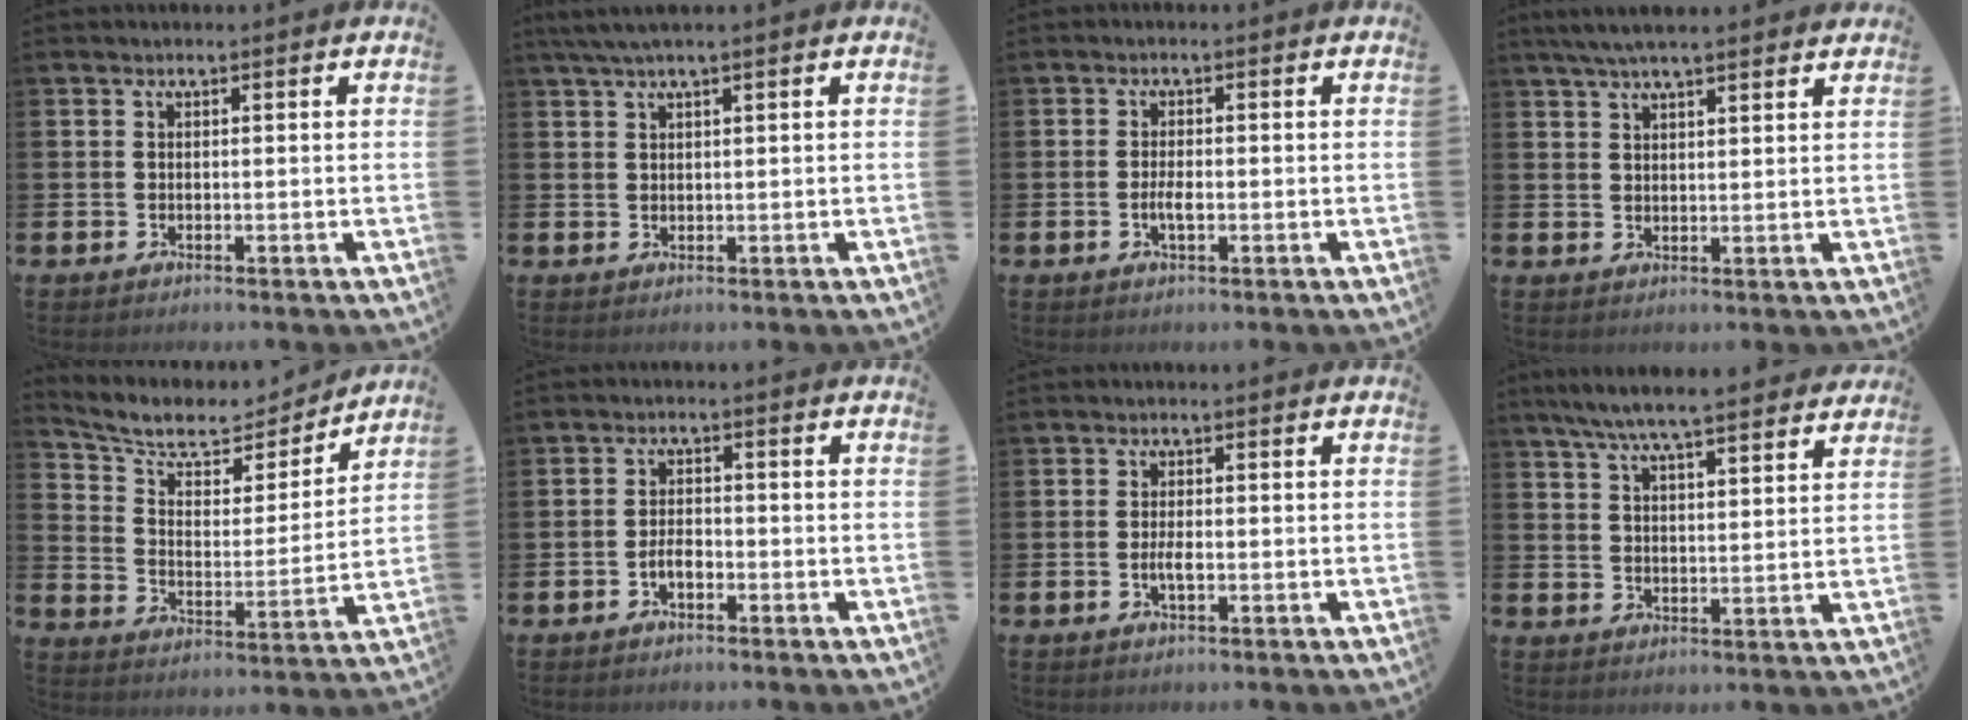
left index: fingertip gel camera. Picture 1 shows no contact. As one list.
[{"total": 2.3, "force": [1.7, -0.1, 1.6], "torque": [-0.036, 0.003, 0.031]}, {"total": 2.0, "force": [-0.6, 0.7, 1.8], "torque": [-0.028, -0.001, -0.012]}, {"total": 4.8, "force": [4.2, 0.6, 2.1], "torque": [-0.045, -0.008, 0.076]}, {"total": 8.8, "force": [7.4, 3.4, 3.1], "torque": [-0.085, -0.054, 0.122]}, {"total": 2.2, "force": [-1.0, 1.1, 1.6], "torque": [-0.026, 0.003, -0.021]}, {"total": 1.8, "force": [-0.4, 0.6, 1.7], "torque": [-0.025, -0.001, -0.009]}, {"total": 7.4, "force": [7.0, 0.6, 2.5], "torque": [-0.064, -0.032, 0.124]}]